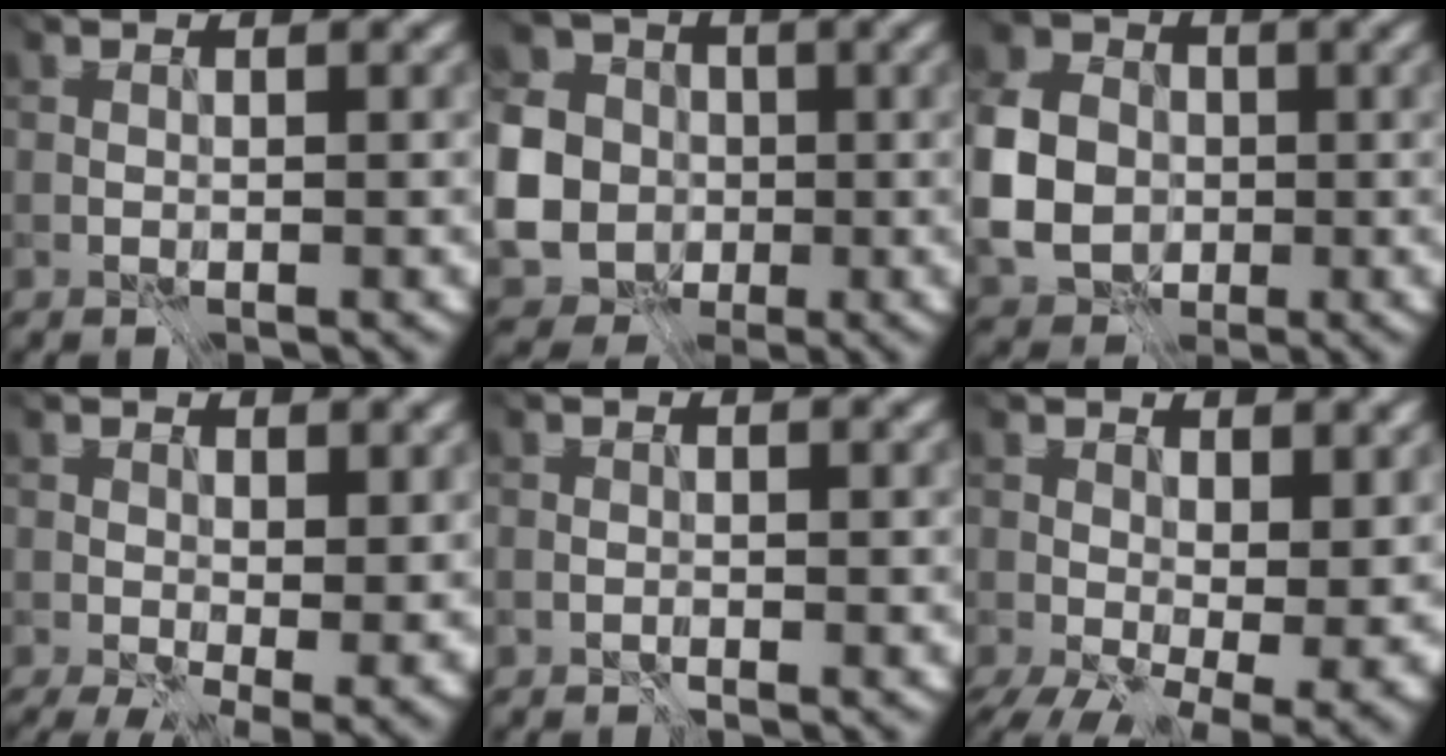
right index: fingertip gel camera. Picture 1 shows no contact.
{"total": 13.1, "force": [-2.1, 11.7, 5.4], "torque": [-0.170, 0.011, -0.025]}
{"total": 7.9, "force": [-4.0, 5.9, 3.5], "torque": [-0.110, -0.004, -0.054]}
{"total": 6.0, "force": [1.3, 3.3, 4.9], "torque": [-0.058, -0.013, 0.032]}
{"total": 1.4, "force": [-1.2, -0.4, -0.4], "torque": [0.012, 0.000, -0.033]}
{"total": 9.5, "force": [0.7, 6.1, 7.2], "torque": [-0.102, -0.004, 0.046]}